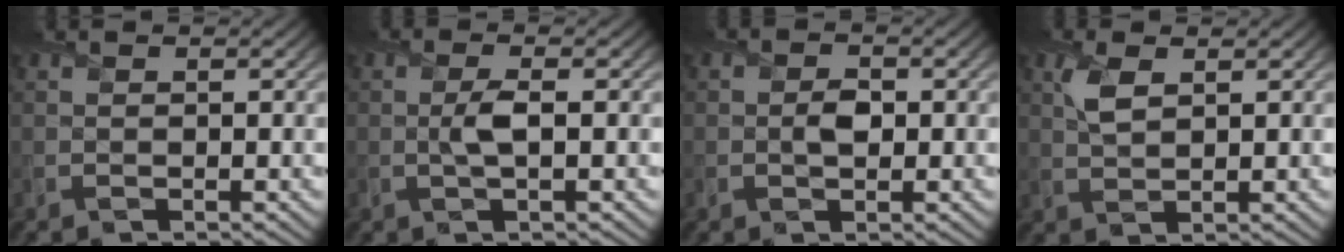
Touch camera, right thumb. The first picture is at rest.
{"total": 2.1, "force": [0.0, 0.3, 2.1], "torque": [-0.046, 0.007, -0.003]}
{"total": 1.8, "force": [-0.1, 1.2, 1.4], "torque": [-0.027, 0.003, -0.004]}
{"total": 3.1, "force": [1.3, 1.4, 2.4], "torque": [-0.062, 0.001, 0.030]}